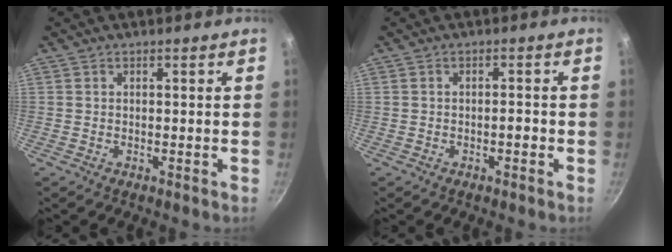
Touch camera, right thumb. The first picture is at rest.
{"total": 1.4, "force": [-0.7, 0.6, 1.1], "torque": [-0.011, 0.010, -0.011]}